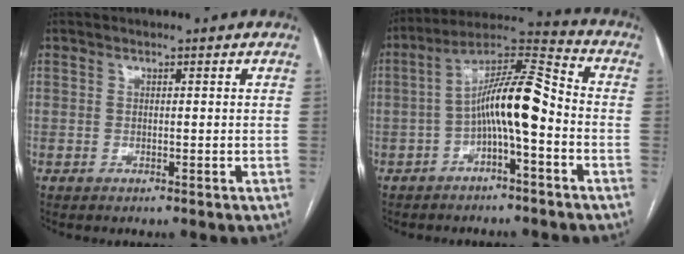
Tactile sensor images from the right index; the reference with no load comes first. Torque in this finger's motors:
{"motor_torque": [1.53, -0.21, 0.91, 0.21]}